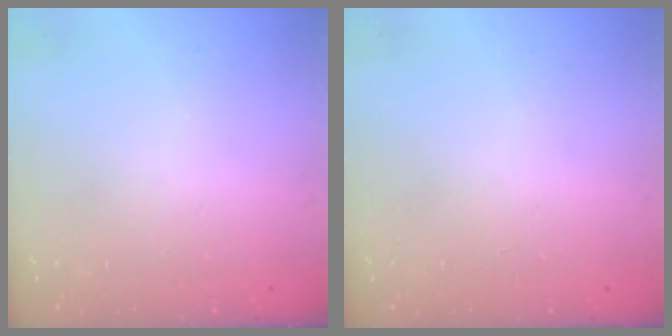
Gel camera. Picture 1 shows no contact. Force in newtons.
{"total": 0.0}